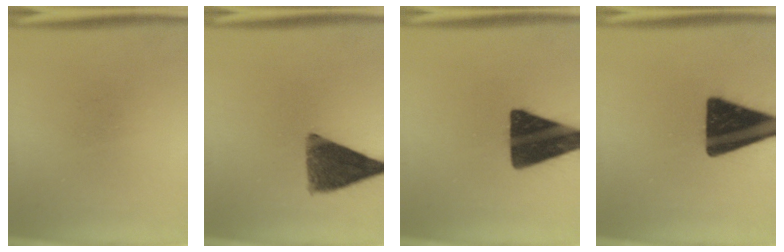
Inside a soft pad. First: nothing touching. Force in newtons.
{"total": 10.5}
{"total": 18.0}
{"total": 18.5}